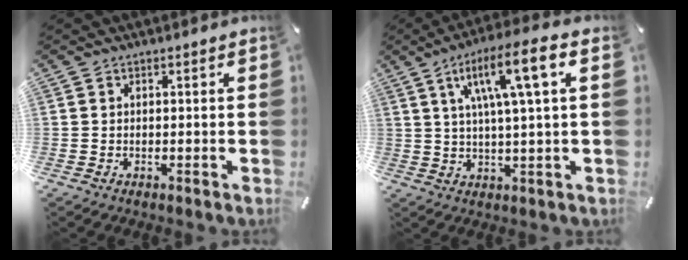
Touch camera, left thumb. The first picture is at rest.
{"total": 12.6, "force": [4.5, 2.0, 11.6], "torque": [-0.207, 0.000, 0.072]}